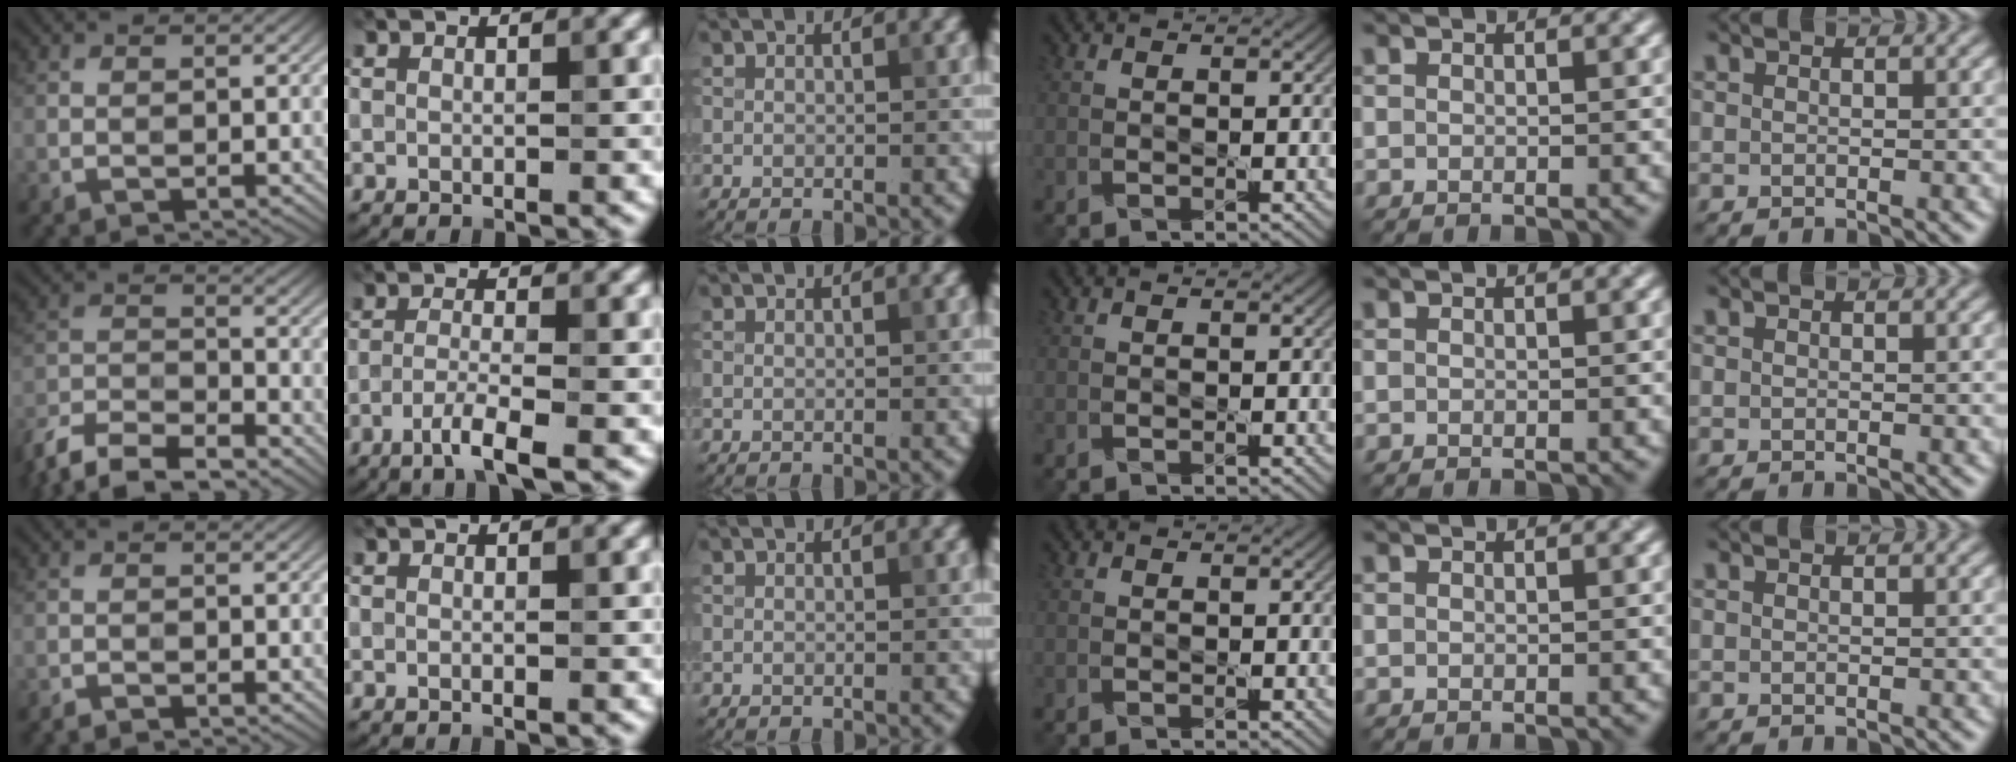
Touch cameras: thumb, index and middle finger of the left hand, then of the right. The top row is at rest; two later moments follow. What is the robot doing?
{"motion": "pour", "object": "bucket"}